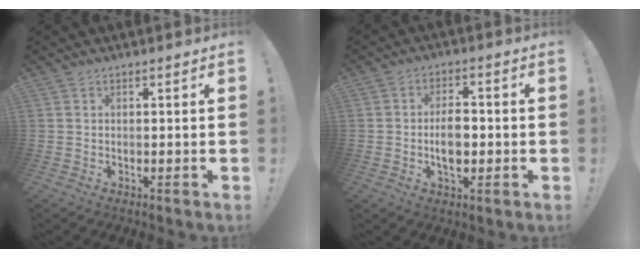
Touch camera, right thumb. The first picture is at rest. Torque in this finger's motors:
{"motor_torque": [0.26, 0.14, 0.69, -0.24, 0.00]}